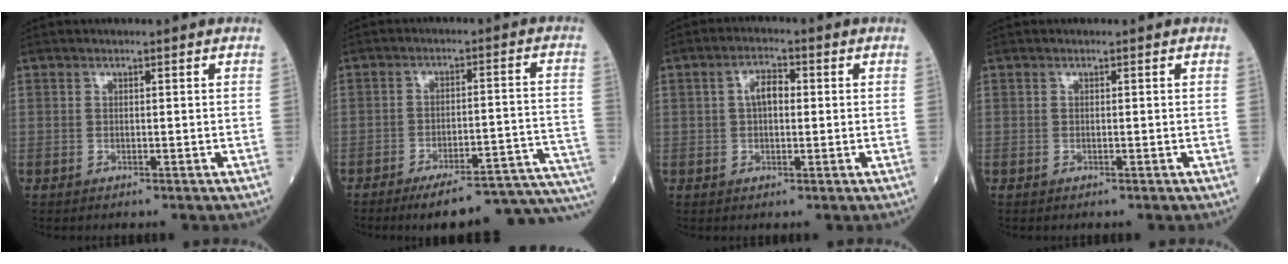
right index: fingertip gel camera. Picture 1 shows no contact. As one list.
[{"total": 18.4, "force": [-16.0, 0.4, 9.1], "torque": [-0.049, 0.024, -0.207]}, {"total": 3.8, "force": [0.5, 1.9, 3.3], "torque": [-0.060, 0.013, 0.007]}, {"total": 0.0}]